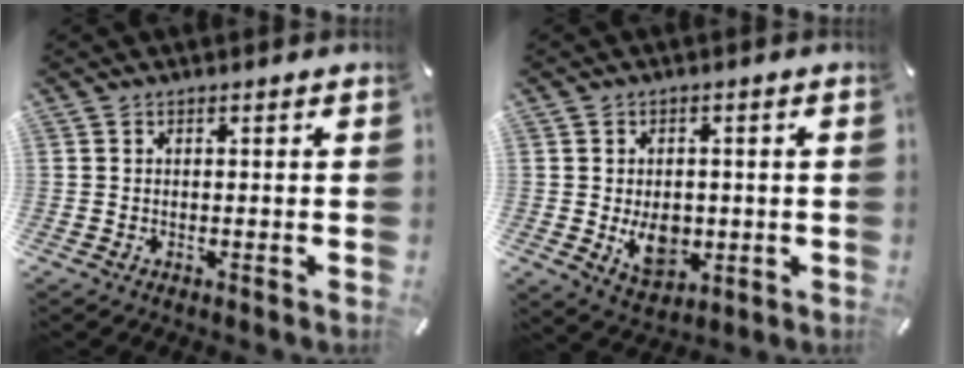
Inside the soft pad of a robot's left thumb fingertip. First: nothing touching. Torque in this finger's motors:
{"motor_torque": [0.49, 1.99, 0.12, 0.11, 0.05]}